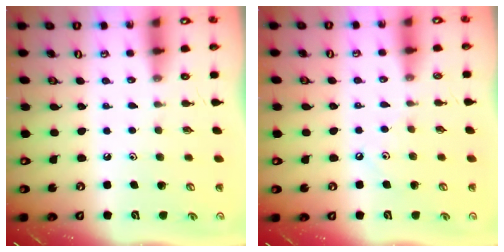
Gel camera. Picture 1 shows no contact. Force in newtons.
{"total": 3.7, "press": 3.7, "slide": 0.4}